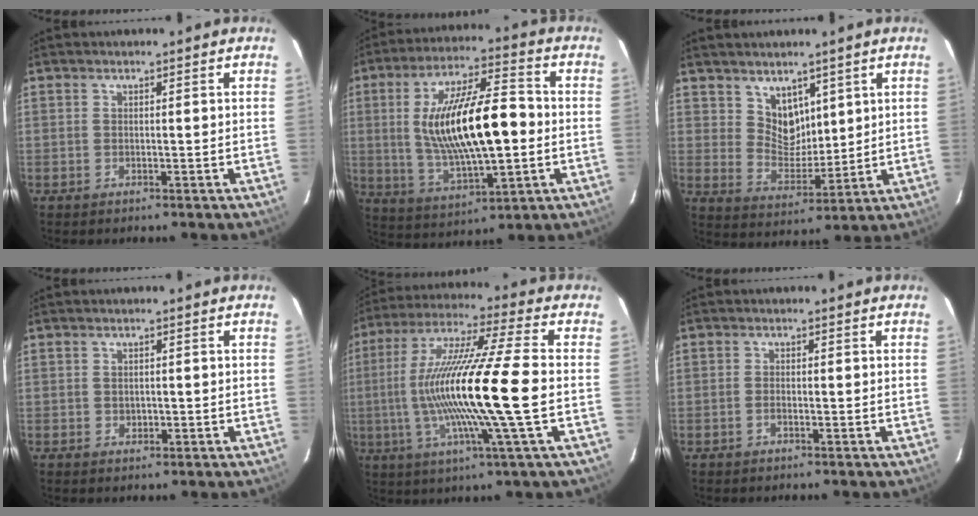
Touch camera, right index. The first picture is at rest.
{"total": 19.3, "force": [-0.1, 6.2, 18.3], "torque": [-0.335, 0.007, 0.012]}
{"total": 6.8, "force": [4.2, 4.7, 2.4], "torque": [-0.033, 0.001, 0.087]}
{"total": 1.4, "force": [-0.2, 1.3, 0.6], "torque": [-0.007, 0.002, -0.001]}
{"total": 19.3, "force": [-2.0, -1.0, 19.1], "torque": [-0.360, -0.006, -0.041]}
{"total": 1.0, "force": [-0.5, 0.5, 0.6], "torque": [-0.015, 0.002, -0.010]}